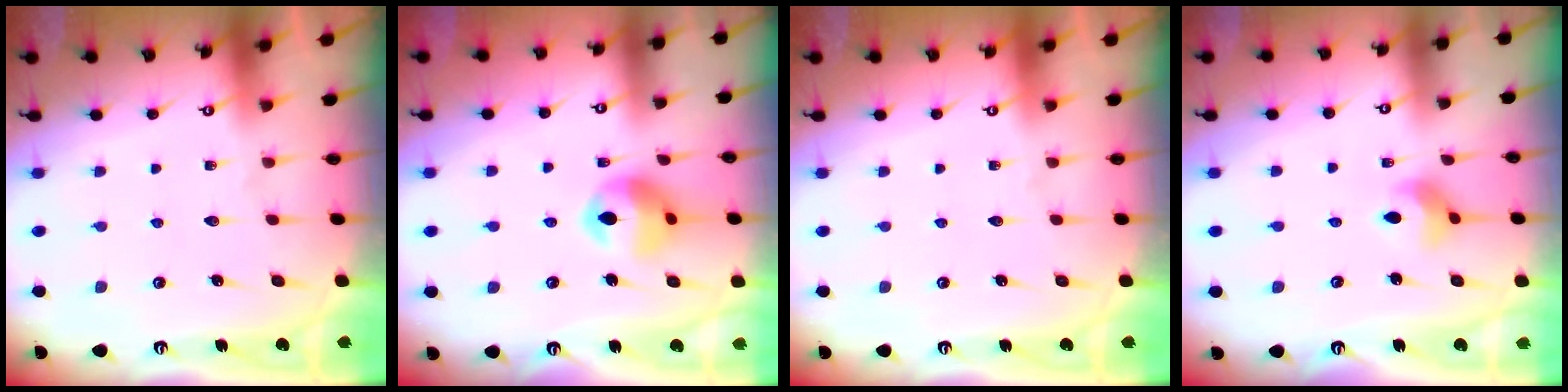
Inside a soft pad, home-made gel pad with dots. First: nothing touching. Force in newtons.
{"total": 11.8, "press": 11.7, "slide": 1.3}
{"total": 0.0}
{"total": 6.1, "press": 6.0, "slide": 1.1}